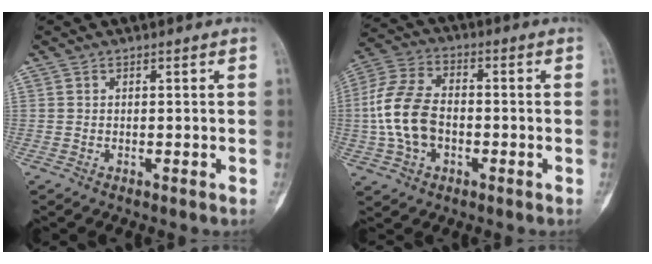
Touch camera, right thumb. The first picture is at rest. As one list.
[{"total": 12.1, "force": [-1.5, 7.9, 9.0], "torque": [-0.180, 0.029, -0.034]}]